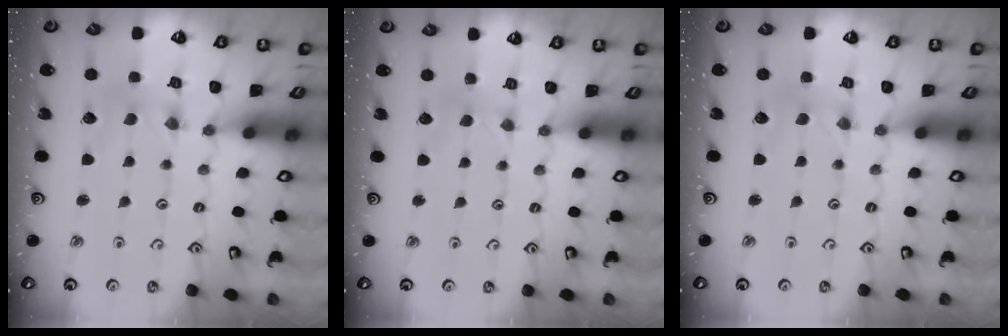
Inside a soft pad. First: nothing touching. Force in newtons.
{"total": 1.9, "press": 1.8, "slide": 0.4}
{"total": 0.0}